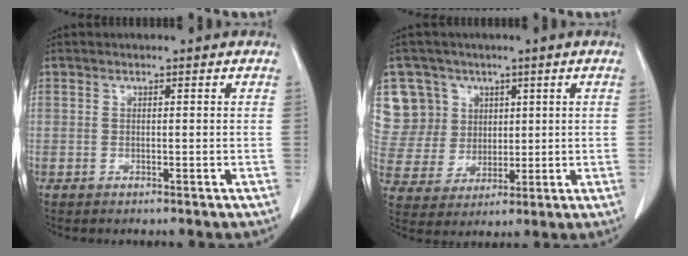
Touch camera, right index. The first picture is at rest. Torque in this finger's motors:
{"motor_torque": [-0.25, 0.38, -0.04, 0.00]}